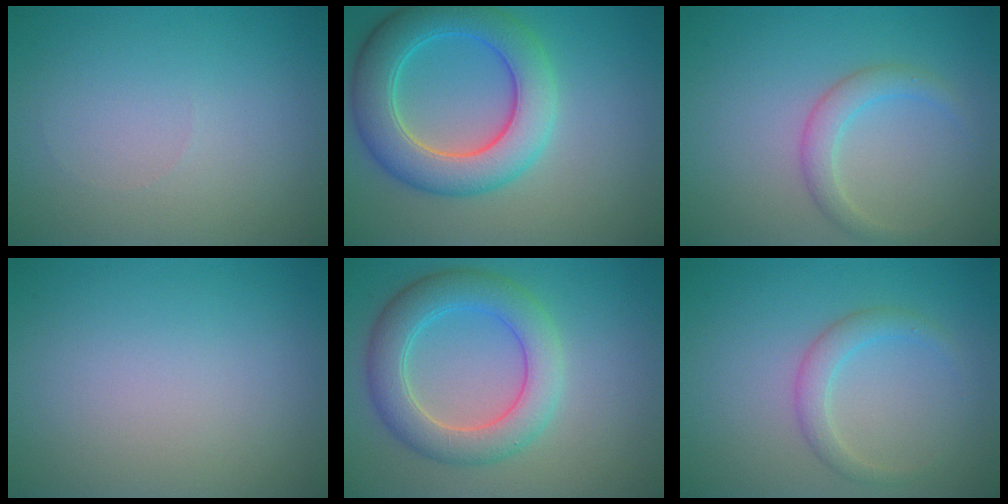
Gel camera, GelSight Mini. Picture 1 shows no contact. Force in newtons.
{"total": 7.4, "press": 7.4, "slide": 0.5}
{"total": 2.3, "press": 2.3, "slide": 0.0}
{"total": 0.0}
{"total": 5.7, "press": 5.7, "slide": 0.3}
{"total": 2.0, "press": 2.0, "slide": 0.2}